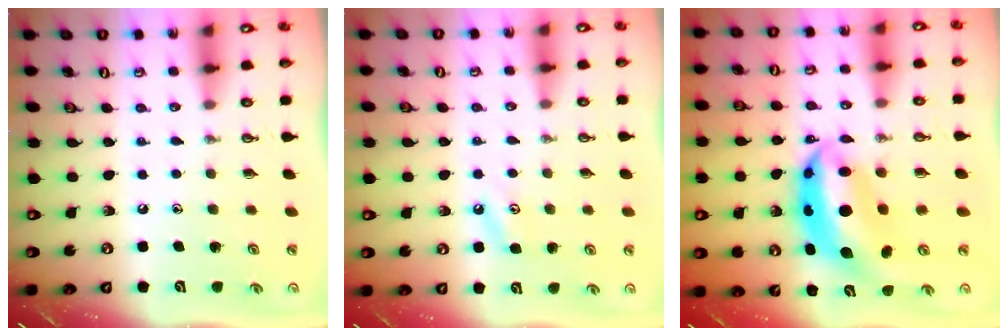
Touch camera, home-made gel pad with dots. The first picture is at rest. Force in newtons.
{"total": 3.8, "press": 3.8, "slide": 0.4}
{"total": 11.1, "press": 11.1, "slide": 1.0}